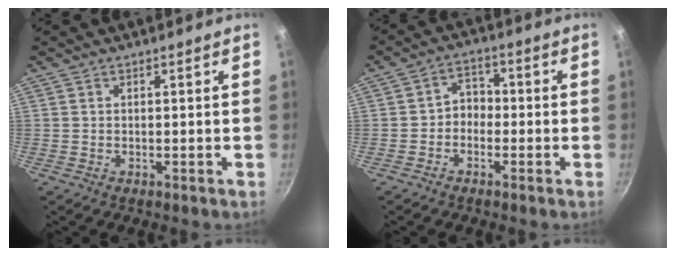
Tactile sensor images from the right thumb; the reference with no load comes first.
{"total": 4.1, "force": [-1.3, 3.3, 2.1], "torque": [-0.007, 0.024, -0.030]}